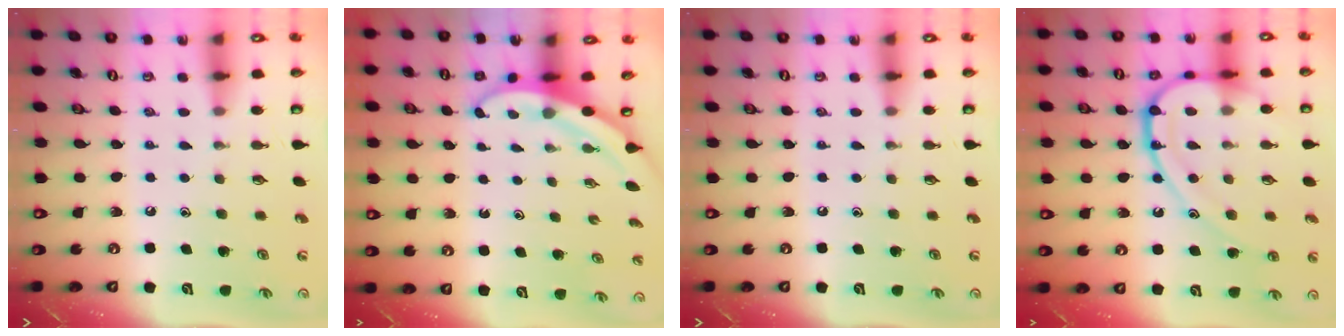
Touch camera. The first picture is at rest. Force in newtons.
{"total": 3.3, "press": 3.3, "slide": 0.1}
{"total": 0.0}
{"total": 17.2, "press": 17.2, "slide": 1.7}